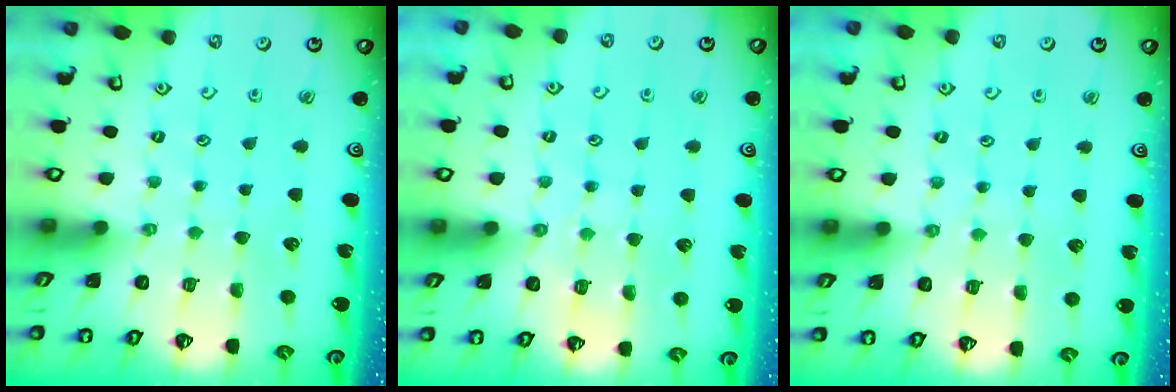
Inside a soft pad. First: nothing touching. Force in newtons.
{"total": 4.0, "press": 3.9, "slide": 0.6}
{"total": 2.7, "press": 2.7, "slide": 0.5}